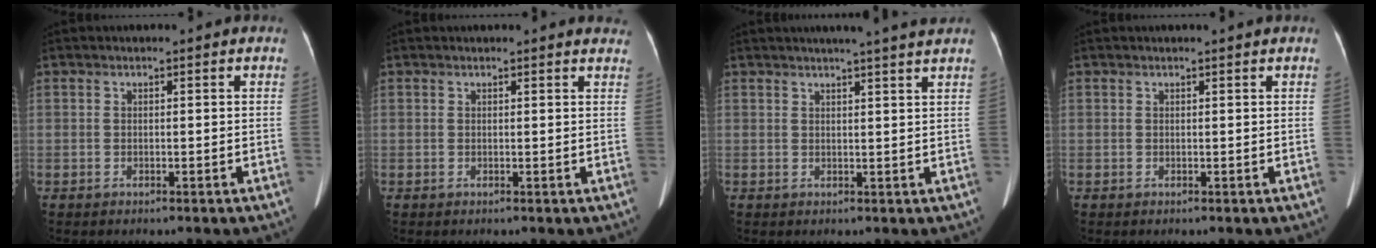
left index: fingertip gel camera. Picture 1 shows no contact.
{"total": 5.6, "force": [5.4, 1.0, 1.2], "torque": [-0.003, 0.002, 0.036]}
{"total": 7.1, "force": [6.1, -0.9, 3.6], "torque": [-0.046, 0.010, 0.064]}
{"total": 0.9, "force": [0.9, -0.1, 0.4], "torque": [-0.009, 0.003, 0.016]}